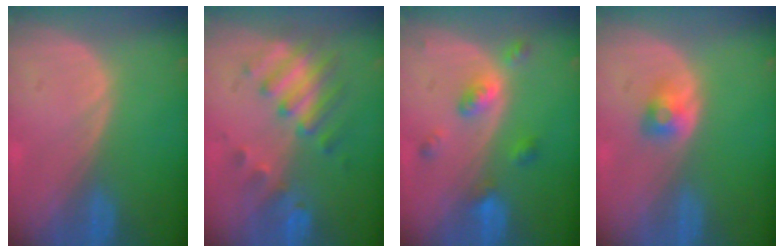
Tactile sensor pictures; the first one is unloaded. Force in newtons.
{"total": 7.6, "press": 7.0, "slide": 3.0}
{"total": 5.3, "press": 4.6, "slide": 2.5}
{"total": 2.7, "press": 2.4, "slide": 1.1}